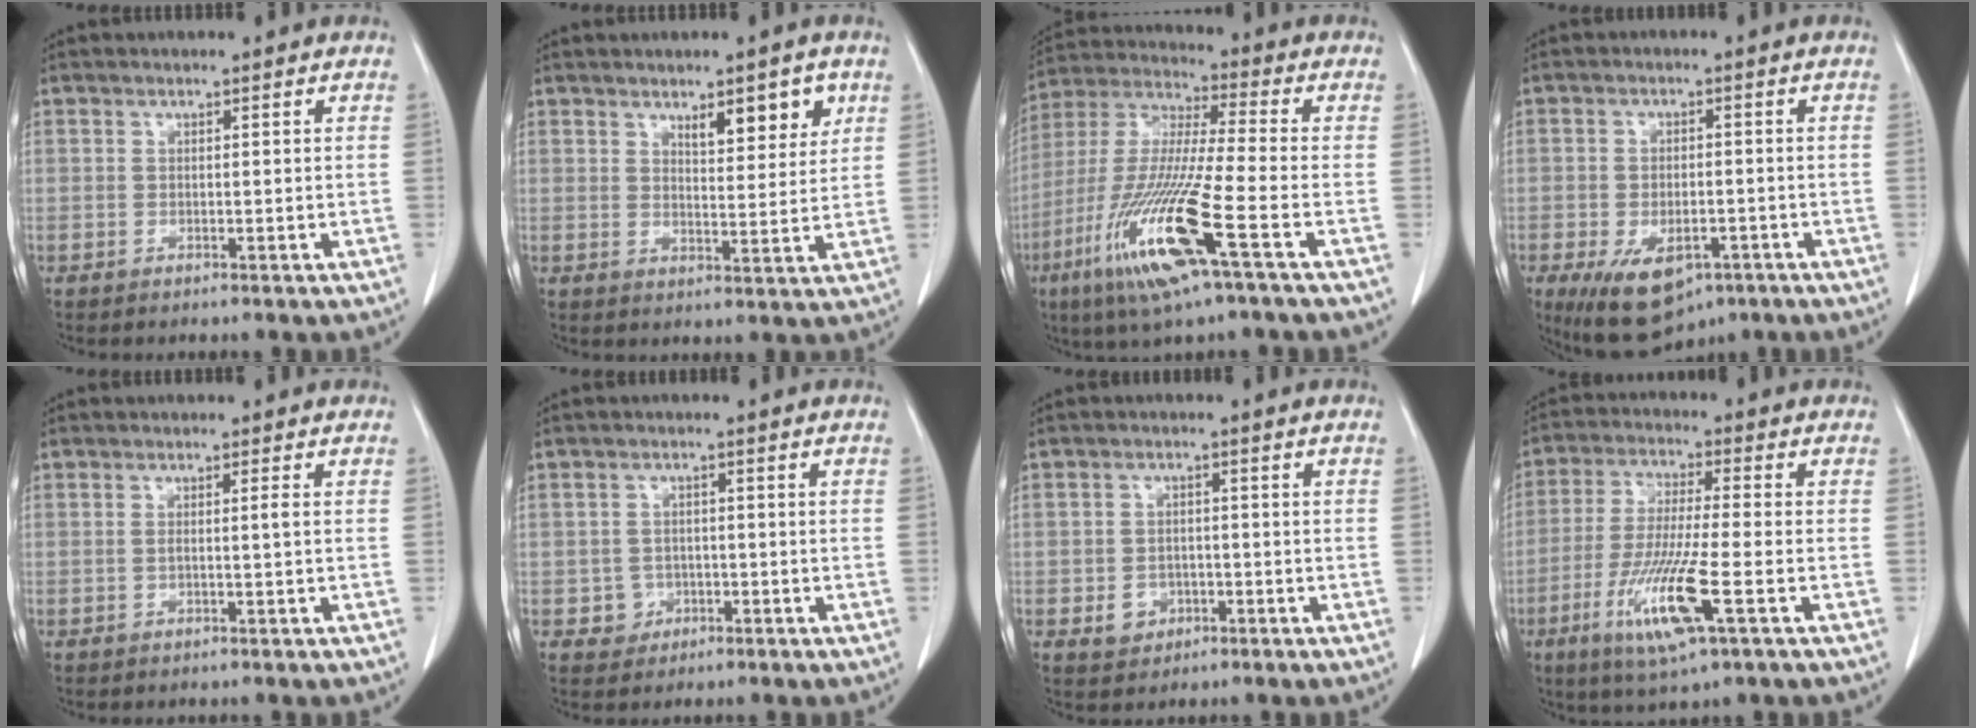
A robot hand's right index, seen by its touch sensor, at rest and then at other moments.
{"total": 5.9, "force": [3.4, 1.8, 4.5], "torque": [-0.063, -0.006, 0.050]}
{"total": 17.3, "force": [-7.5, 0.5, 15.6], "torque": [-0.339, -0.033, -0.147]}
{"total": 11.2, "force": [-6.3, 5.8, 7.2], "torque": [-0.129, -0.012, -0.088]}
{"total": 1.1, "force": [-0.1, -0.3, 1.1], "torque": [-0.021, -0.001, -0.001]}
{"total": 3.0, "force": [-1.1, 2.8, 0.2], "torque": [0.007, 0.012, -0.012]}
{"total": 3.5, "force": [-1.4, 3.0, 1.2], "torque": [-0.014, 0.006, -0.014]}
{"total": 12.1, "force": [-4.8, 0.7, 11.1], "torque": [-0.228, -0.026, -0.089]}